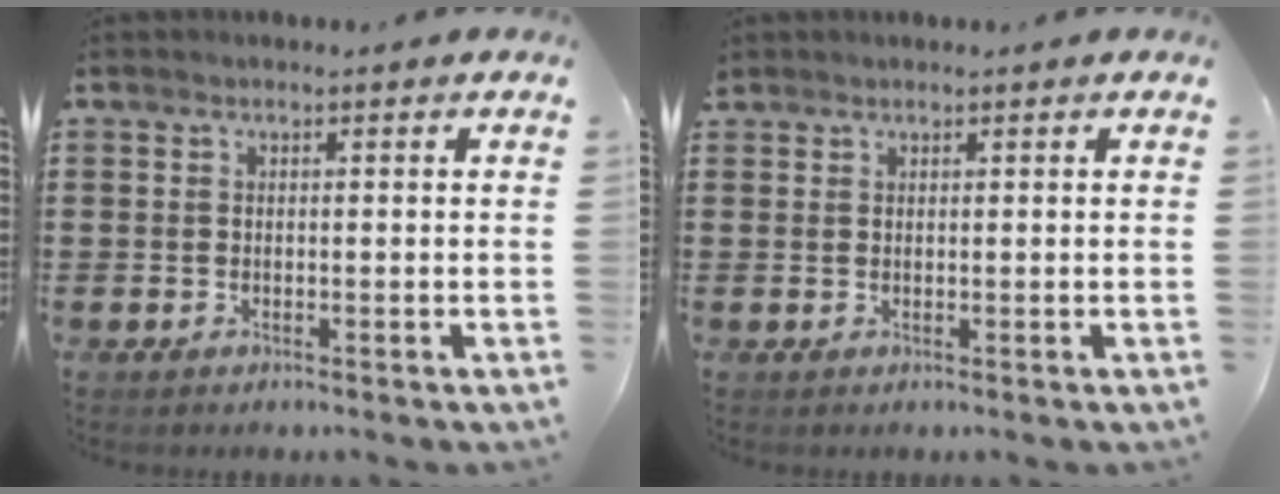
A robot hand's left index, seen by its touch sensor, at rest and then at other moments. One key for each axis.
{"total": 0.6, "fx": 0.5, "fy": 0.3, "fz": 0.0, "tx": -0.003, "ty": 0.001, "tz": 0.011}